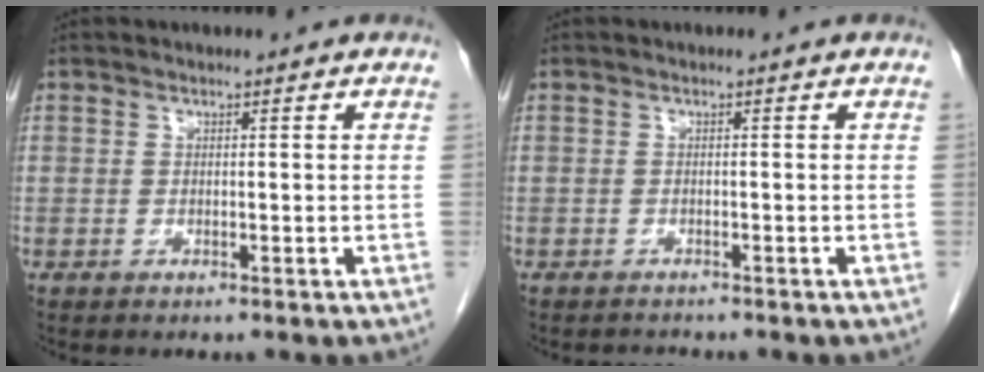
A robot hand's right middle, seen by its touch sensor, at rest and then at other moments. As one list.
[{"total": 0.9, "force": [-0.9, 0.0, -0.2], "torque": [-0.006, -0.008, -0.012]}]